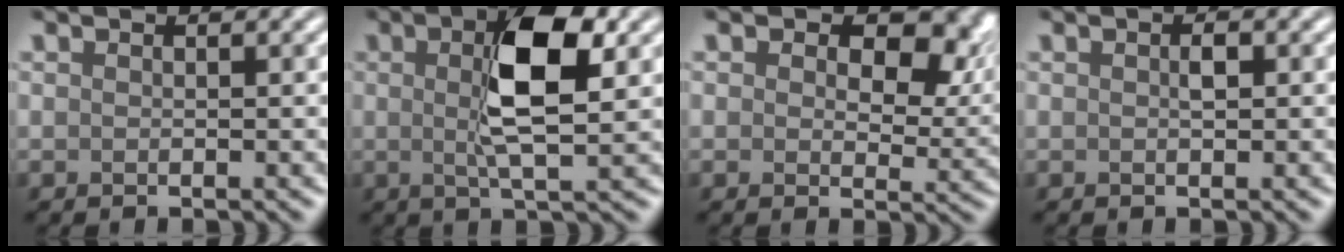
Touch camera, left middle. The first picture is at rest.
{"total": 7.0, "force": [1.4, 2.2, 6.5], "torque": [-0.112, 0.009, 0.020]}
{"total": 8.8, "force": [2.8, 5.5, 6.3], "torque": [-0.072, -0.008, 0.036]}
{"total": 1.0, "force": [0.2, 0.4, 0.9], "torque": [-0.014, 0.001, 0.002]}